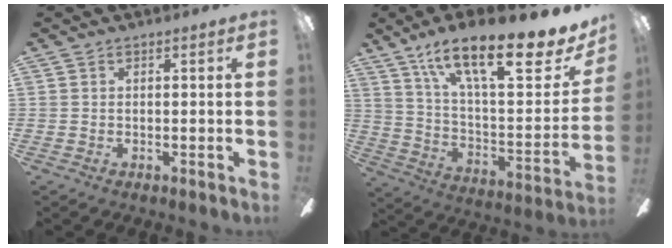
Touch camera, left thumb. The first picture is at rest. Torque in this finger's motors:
{"motor_torque": [0.78, 0.58, 1.52, -1.25, 0.26]}